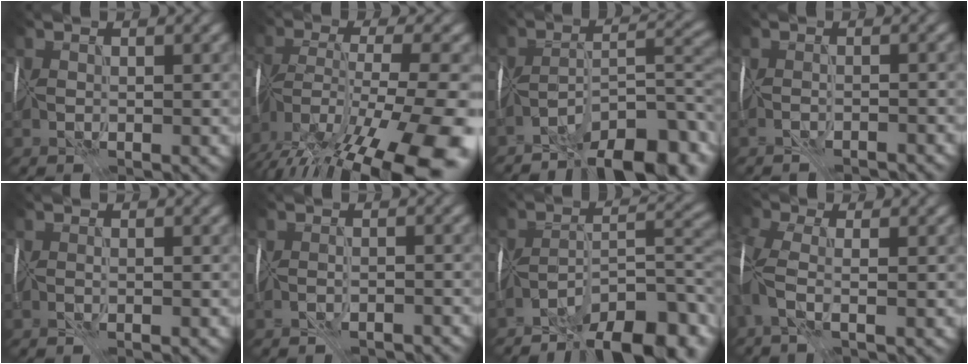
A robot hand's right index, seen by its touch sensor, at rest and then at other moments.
{"total": 16.2, "force": [-9.8, 5.3, 11.7], "torque": [-0.221, -0.022, -0.137]}
{"total": 9.3, "force": [-6.7, 2.8, 5.9], "torque": [-0.065, 0.014, -0.119]}
{"total": 1.8, "force": [-1.8, -0.3, 0.1], "torque": [0.000, 0.001, -0.028]}
{"total": 0.7, "force": [-0.5, -0.4, -0.1], "torque": [0.013, -0.004, -0.011]}
{"total": 2.3, "force": [-2.3, -0.2, 0.2], "torque": [-0.004, 0.002, -0.033]}
{"total": 10.6, "force": [-7.5, 3.2, 6.7], "torque": [-0.080, 0.014, -0.130]}
{"total": 5.0, "force": [-1.1, 2.1, 4.4], "torque": [-0.114, -0.002, -0.027]}